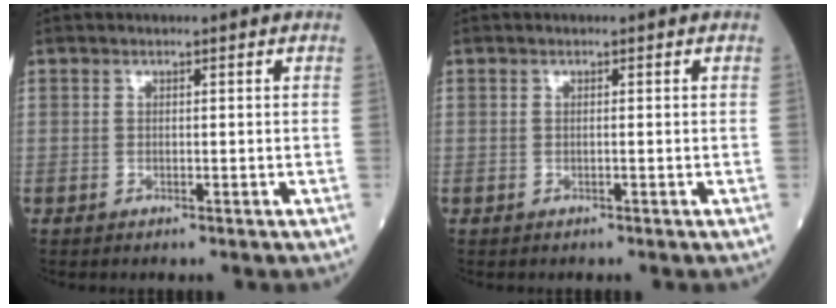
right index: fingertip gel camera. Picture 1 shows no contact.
{"total": 0.0}